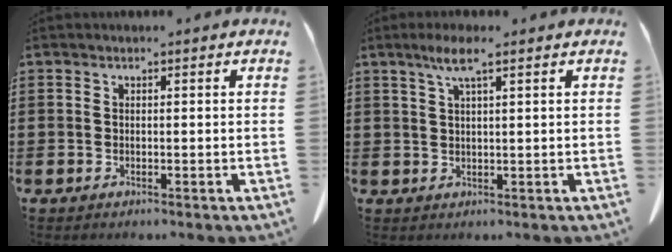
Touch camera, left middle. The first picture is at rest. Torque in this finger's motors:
{"motor_torque": [0.79, -0.19, 0.13, 0.09]}